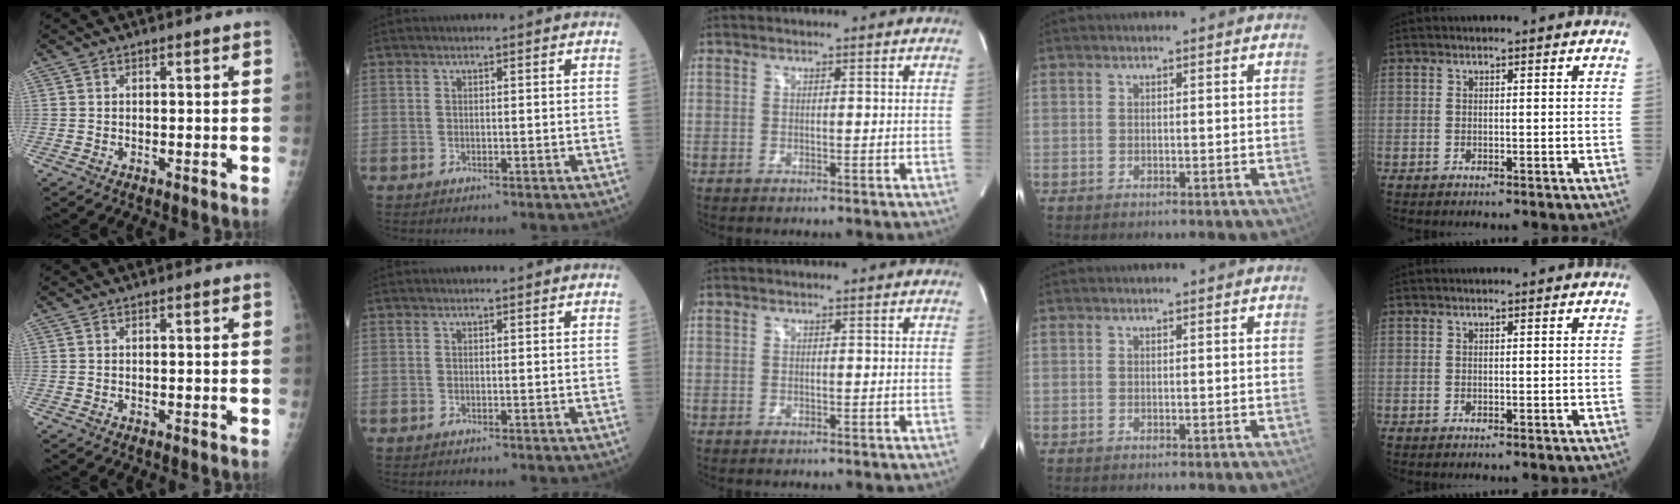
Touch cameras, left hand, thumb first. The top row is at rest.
{}